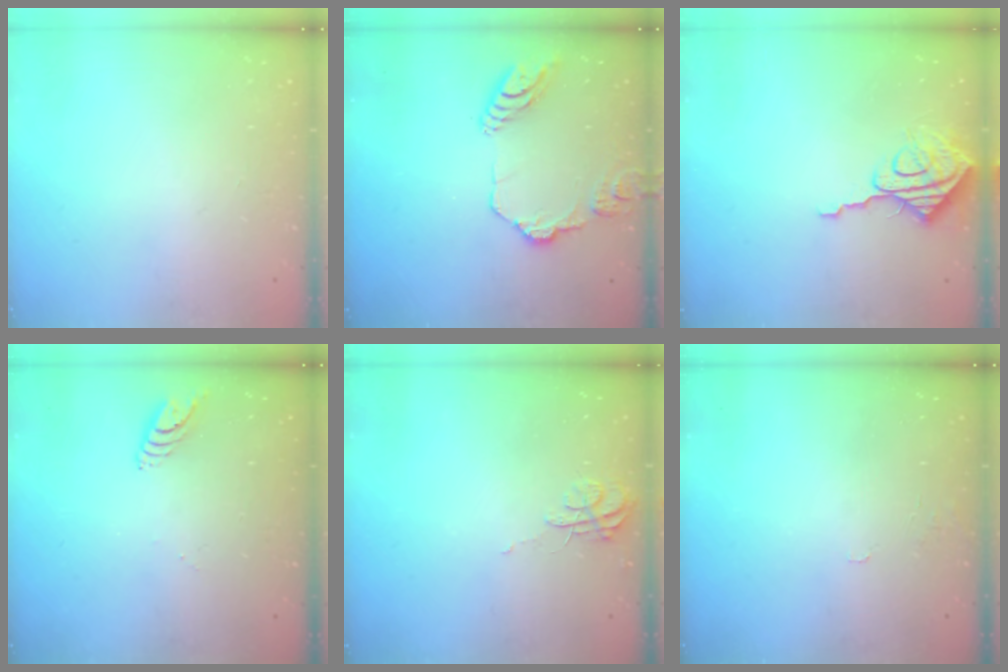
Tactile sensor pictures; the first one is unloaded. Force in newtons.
{"total": 13.0, "press": 13.0, "slide": 1.1}
{"total": 9.4, "press": 9.4, "slide": 0.7}
{"total": 5.8, "press": 5.8, "slide": 0.5}
{"total": 6.1, "press": 6.0, "slide": 0.5}
{"total": 3.3, "press": 3.2, "slide": 0.3}